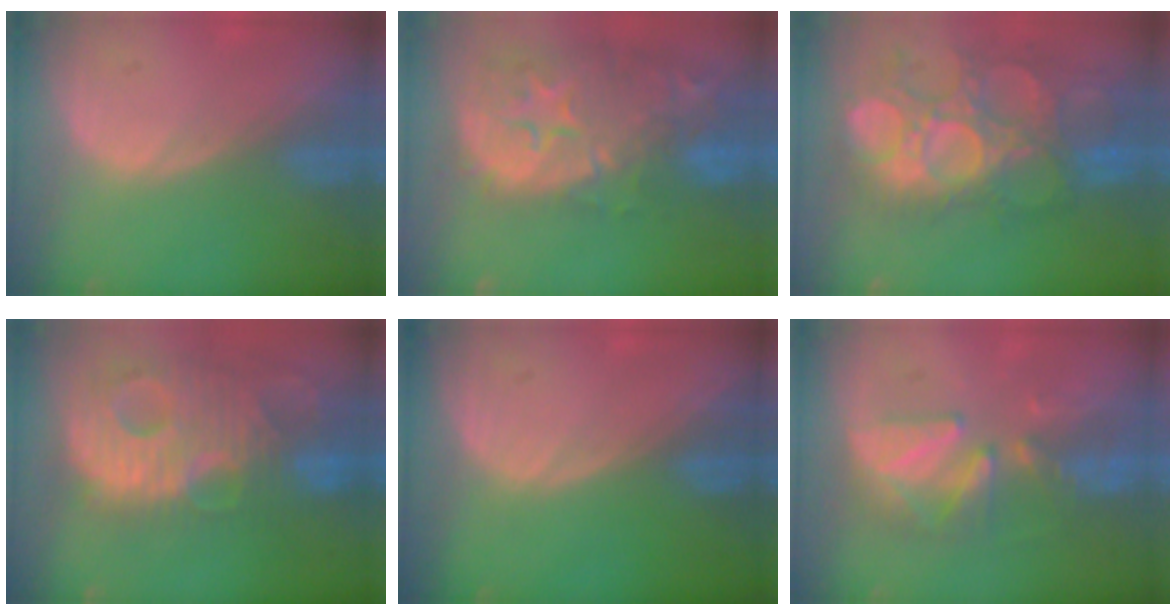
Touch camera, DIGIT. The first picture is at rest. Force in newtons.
{"total": 14.9, "press": 12.0, "slide": 8.9}
{"total": 12.4, "press": 11.6, "slide": 4.3}
{"total": 14.0, "press": 12.0, "slide": 7.1}
{"total": 0.0}
{"total": 7.6, "press": 7.3, "slide": 2.1}